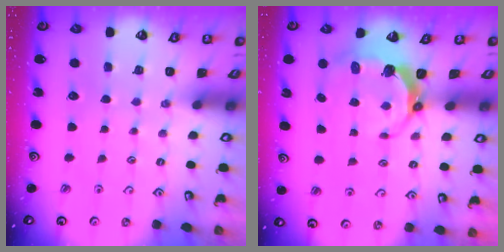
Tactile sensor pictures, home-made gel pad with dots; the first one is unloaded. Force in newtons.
{"total": 6.9, "press": 5.9, "slide": 3.6}